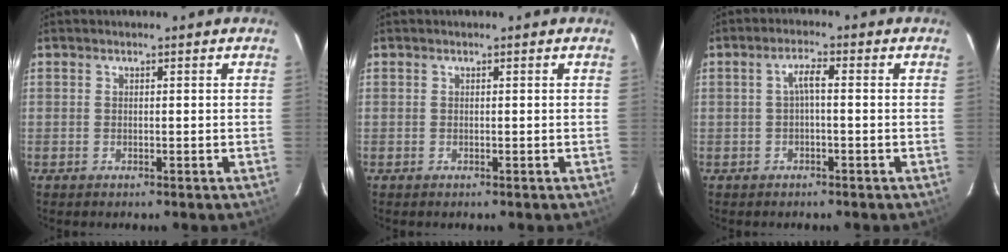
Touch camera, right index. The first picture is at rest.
{"total": 0.0}
{"total": 2.5, "force": [-0.3, 0.5, 2.5], "torque": [-0.051, 0.009, -0.005]}